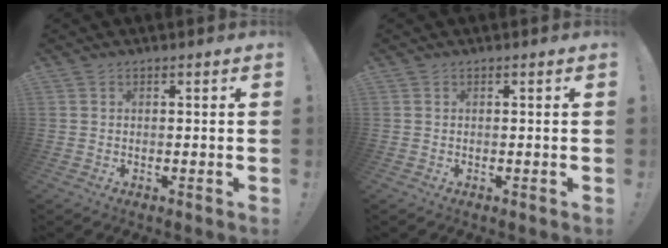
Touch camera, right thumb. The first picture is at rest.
{"total": 0.0}